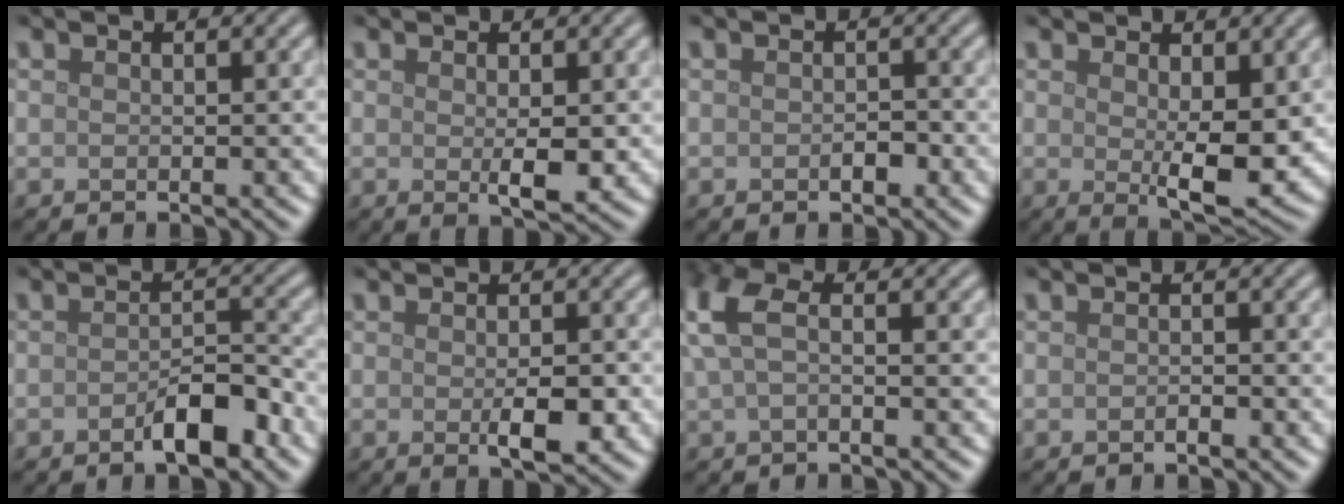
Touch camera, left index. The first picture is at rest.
{"total": 2.3, "force": [-0.1, 0.6, 2.2], "torque": [-0.036, -0.007, 0.002]}
{"total": 1.2, "force": [-0.5, 0.7, 0.8], "torque": [-0.013, -0.001, -0.007]}
{"total": 4.5, "force": [0.3, 1.5, 4.2], "torque": [-0.066, -0.014, 0.010]}
{"total": 3.7, "force": [-2.0, 1.2, 2.9], "torque": [-0.043, 0.008, -0.034]}
{"total": 3.1, "force": [-0.8, 1.1, 2.8], "torque": [-0.044, -0.007, -0.008]}
{"total": 4.2, "force": [1.0, 2.0, 3.6], "torque": [-0.091, 0.010, 0.010]}
{"total": 0.6, "force": [-0.5, 0.1, 0.3], "torque": [-0.005, 0.000, -0.008]}